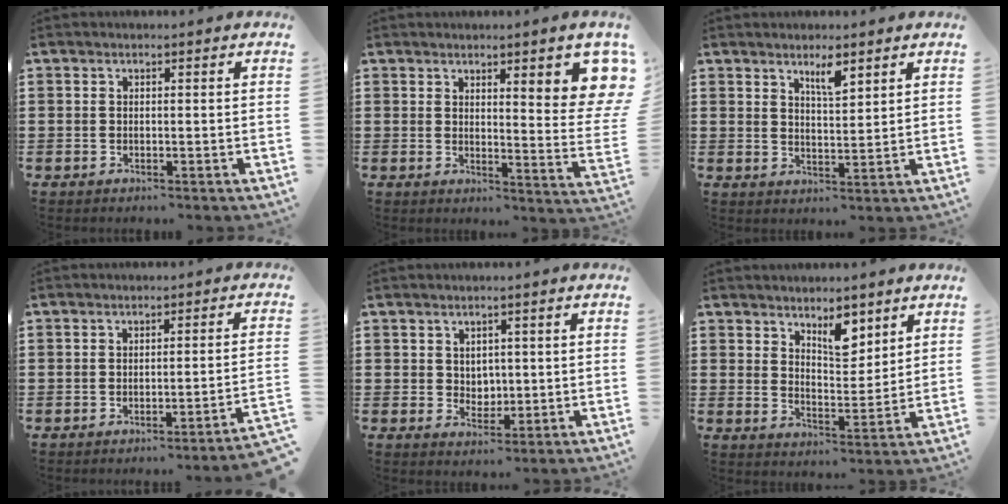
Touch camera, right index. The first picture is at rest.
{"total": 6.2, "force": [3.9, 0.9, 4.7], "torque": [-0.072, -0.021, 0.060]}
{"total": 3.8, "force": [2.8, 0.9, 2.5], "torque": [-0.039, -0.002, 0.045]}
{"total": 2.3, "force": [-1.9, -0.6, 1.3], "torque": [-0.022, -0.003, -0.039]}
{"total": 2.5, "force": [1.1, 2.2, 0.5], "torque": [-0.011, 0.007, 0.017]}
{"total": 6.0, "force": [4.3, 2.7, 3.2], "torque": [-0.051, -0.010, 0.072]}